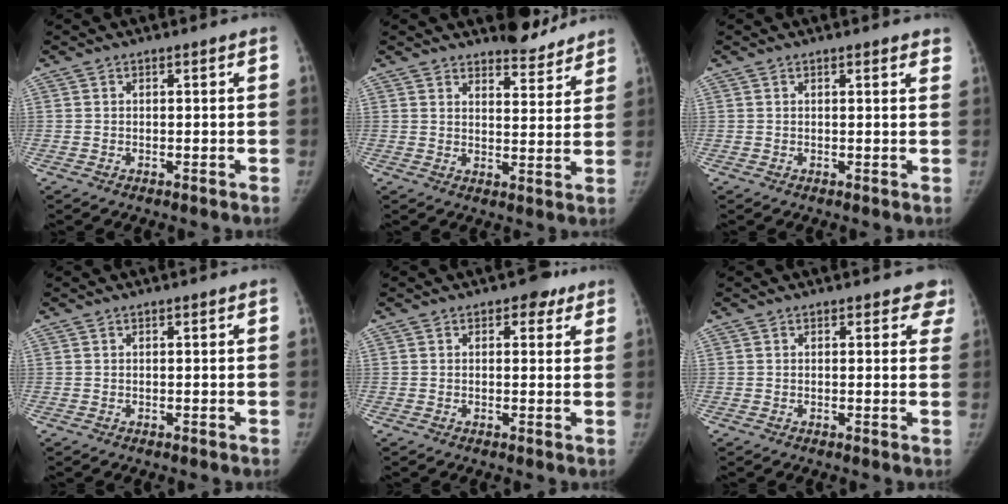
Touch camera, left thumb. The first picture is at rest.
{"total": 6.9, "force": [6.5, 2.2, 1.0], "torque": [0.014, -0.055, 0.086]}
{"total": 2.2, "force": [1.7, 0.7, 1.3], "torque": [-0.003, -0.001, 0.015]}
{"total": 0.0}
{"total": 3.2, "force": [1.8, 2.2, 1.6], "torque": [0.006, -0.004, 0.017]}
{"total": 3.8, "force": [3.0, 2.2, 1.0], "torque": [0.028, -0.011, 0.013]}